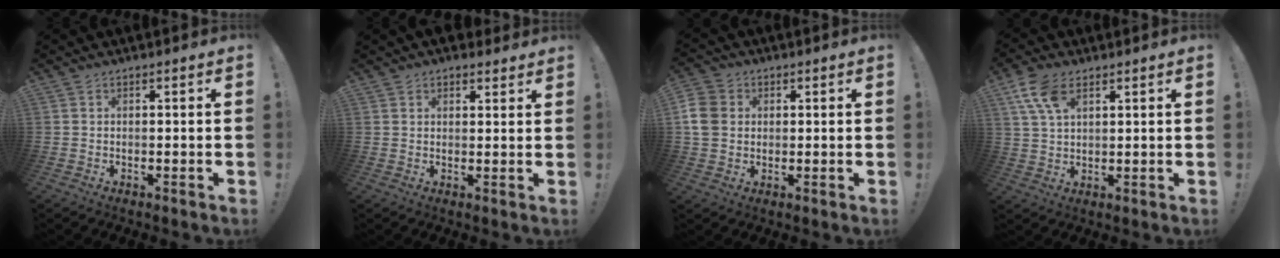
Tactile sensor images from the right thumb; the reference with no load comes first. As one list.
[{"total": 2.6, "force": [2.0, 1.7, 0.1], "torque": [0.015, -0.010, 0.033]}, {"total": 8.4, "force": [1.3, 7.1, 4.4], "torque": [-0.090, 0.006, 0.028]}, {"total": 9.2, "force": [4.7, 5.2, 6.0], "torque": [-0.112, -0.005, 0.094]}]